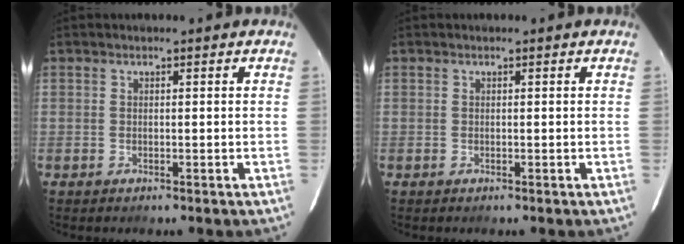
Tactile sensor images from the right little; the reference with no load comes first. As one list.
[{"total": 0.0}]